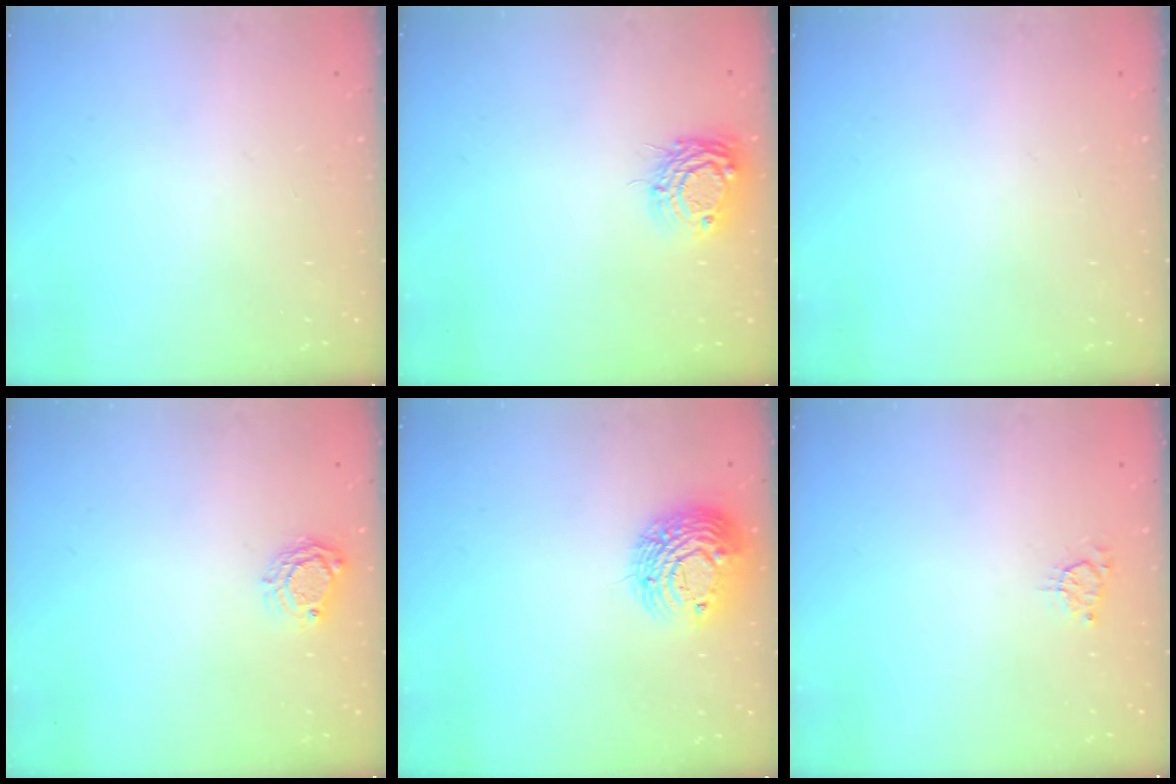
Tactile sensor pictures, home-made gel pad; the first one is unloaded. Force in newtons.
{"total": 8.7, "press": 8.7, "slide": 0.9}
{"total": 0.0}
{"total": 5.6, "press": 5.6, "slide": 0.3}
{"total": 11.1, "press": 11.1, "slide": 0.9}
{"total": 3.1, "press": 3.0, "slide": 0.5}